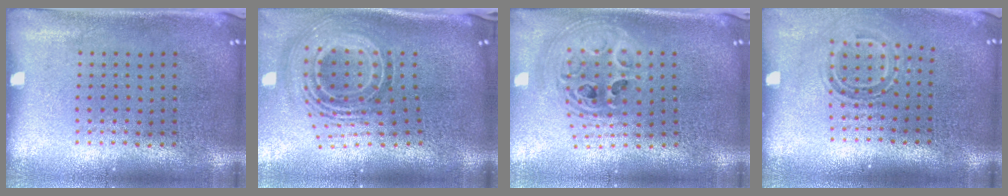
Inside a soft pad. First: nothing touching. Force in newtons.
{"total": 2.3, "press": 1.5, "slide": 1.7}
{"total": 2.4, "press": 1.8, "slide": 1.5}
{"total": 1.6, "press": 1.0, "slide": 1.2}